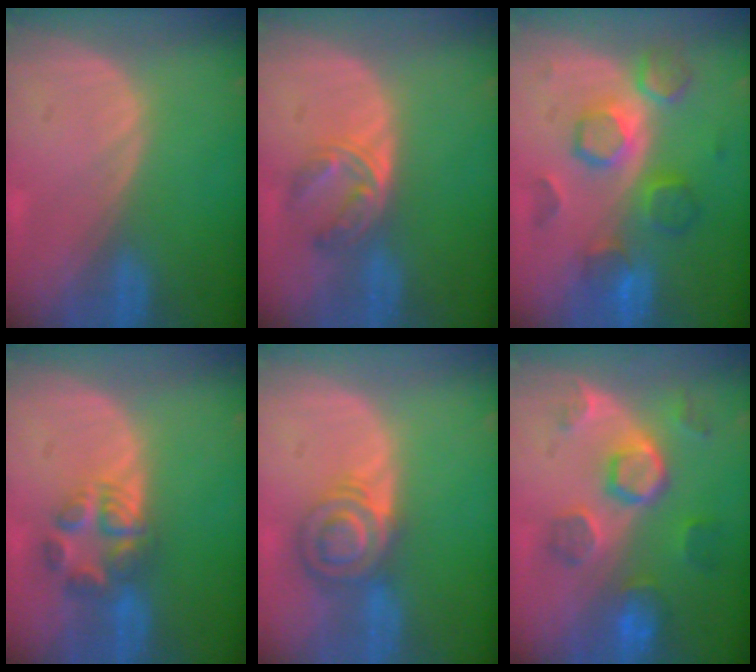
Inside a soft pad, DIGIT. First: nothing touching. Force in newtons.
{"total": 5.7, "press": 4.7, "slide": 3.3}
{"total": 8.4, "press": 8.3, "slide": 1.3}
{"total": 5.8, "press": 5.8, "slide": 0.5}
{"total": 6.3, "press": 6.1, "slide": 1.4}
{"total": 8.5, "press": 8.0, "slide": 2.9}